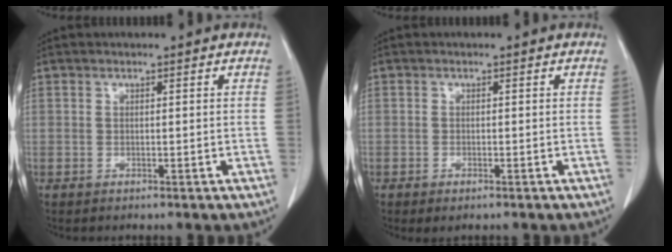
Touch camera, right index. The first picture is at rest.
{"total": 1.2, "force": [-0.7, 0.5, 0.9], "torque": [-0.013, -0.002, -0.004]}